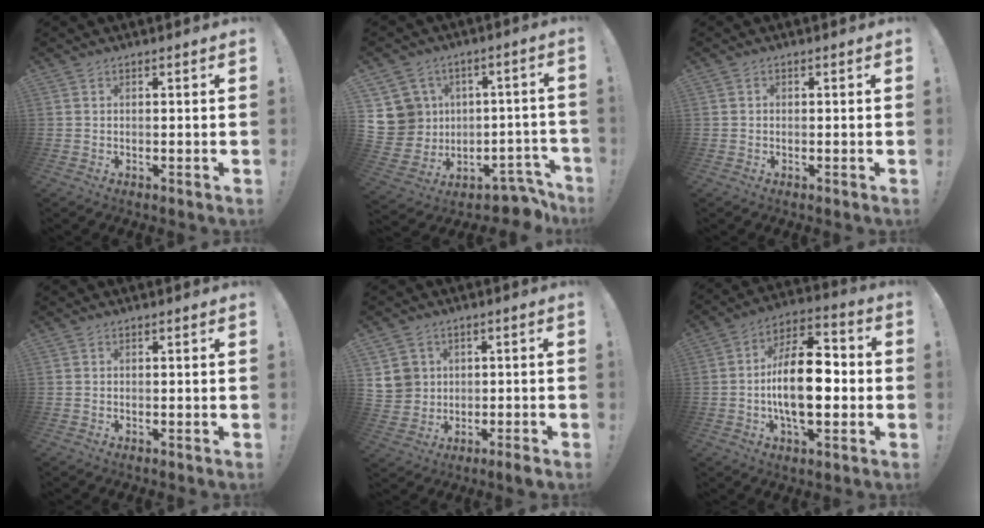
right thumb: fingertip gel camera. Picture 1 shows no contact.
{"total": 10.3, "force": [-1.7, 9.4, 3.8], "torque": [-0.066, 0.012, -0.004]}
{"total": 0.5, "force": [-0.3, 0.4, 0.2], "torque": [-0.009, 0.005, -0.005]}
{"total": 0.0}
{"total": 5.4, "force": [0.0, 5.2, 1.6], "torque": [-0.027, 0.018, 0.010]}
{"total": 18.5, "force": [-2.7, 9.0, 15.9], "torque": [-0.284, 0.010, -0.051]}